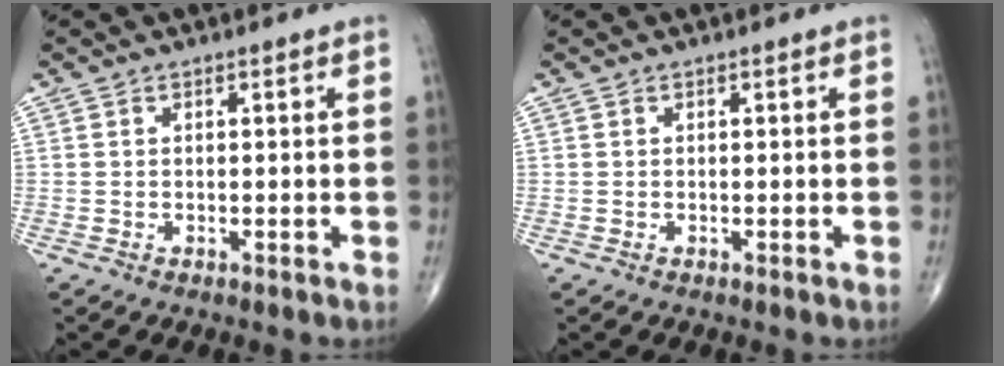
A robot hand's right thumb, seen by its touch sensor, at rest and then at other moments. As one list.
[{"total": 0.0}]